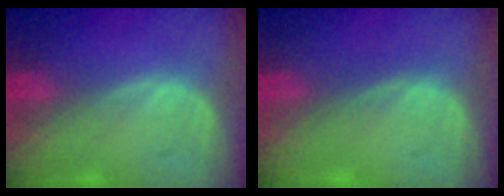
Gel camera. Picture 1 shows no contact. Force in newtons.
{"total": 0.0}